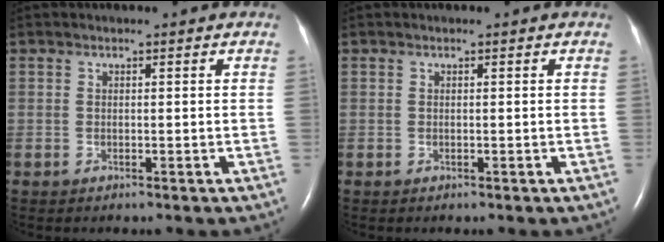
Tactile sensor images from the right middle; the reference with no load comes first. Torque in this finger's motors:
{"motor_torque": [0.31, -0.30, 0.00, 0.00]}